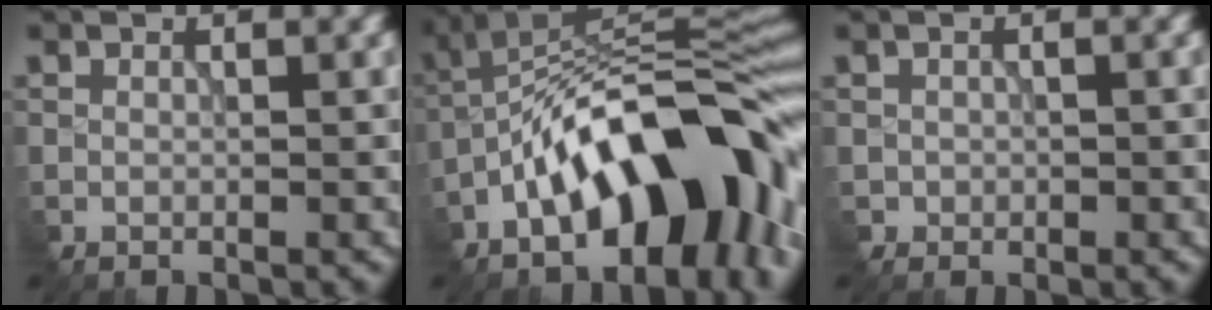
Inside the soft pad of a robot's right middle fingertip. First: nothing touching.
{"total": 14.1, "force": [-6.4, 6.0, 11.1], "torque": [-0.143, 0.023, -0.114]}
{"total": 0.9, "force": [-0.2, 0.9, 0.2], "torque": [-0.005, -0.003, -0.001]}